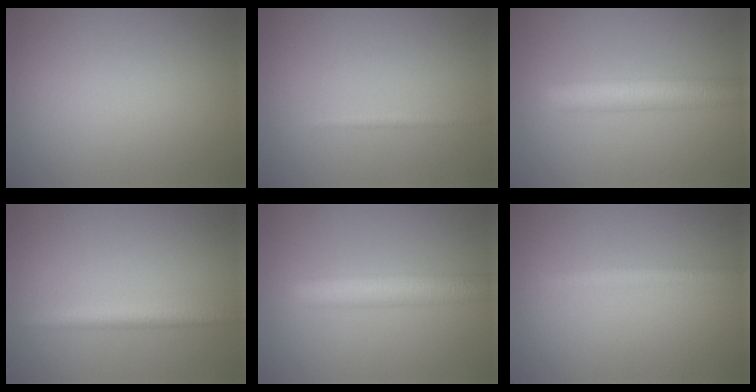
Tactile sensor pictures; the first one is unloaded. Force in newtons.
{"total": 0.8, "press": 0.7, "slide": 0.1}
{"total": 4.8, "press": 4.8, "slide": 0.1}
{"total": 2.4, "press": 2.4, "slide": 0.1}
{"total": 4.8, "press": 4.8, "slide": 0.1}
{"total": 1.6, "press": 1.6, "slide": 0.0}